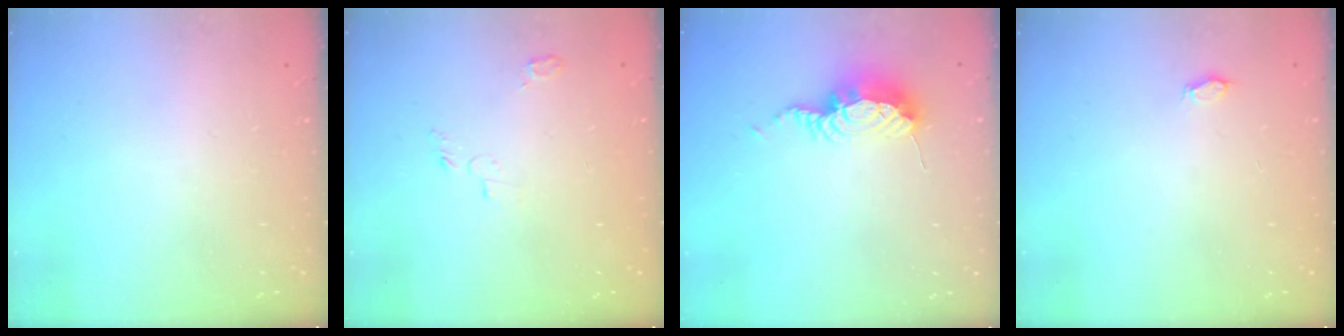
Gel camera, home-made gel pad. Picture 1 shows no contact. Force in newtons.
{"total": 4.0, "press": 4.0, "slide": 0.5}
{"total": 8.9, "press": 8.8, "slide": 1.1}
{"total": 2.9, "press": 2.7, "slide": 1.2}